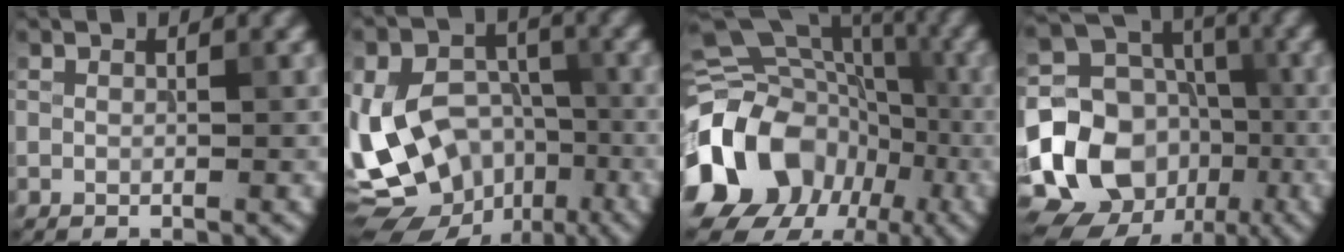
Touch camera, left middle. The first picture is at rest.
{"total": 17.5, "force": [-4.8, 14.1, 9.2], "torque": [-0.199, -0.008, -0.071]}
{"total": 19.9, "force": [-7.3, 16.5, 8.5], "torque": [-0.180, -0.024, -0.139]}
{"total": 16.8, "force": [-5.5, 14.4, 6.7], "torque": [-0.156, -0.017, -0.107]}